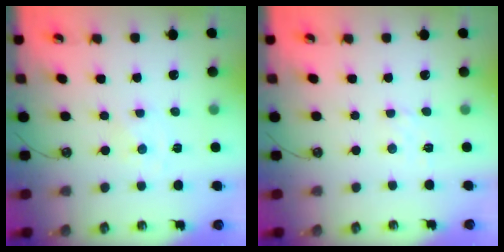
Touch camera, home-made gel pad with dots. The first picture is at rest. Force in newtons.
{"total": 2.9, "press": 2.9, "slide": 0.3}